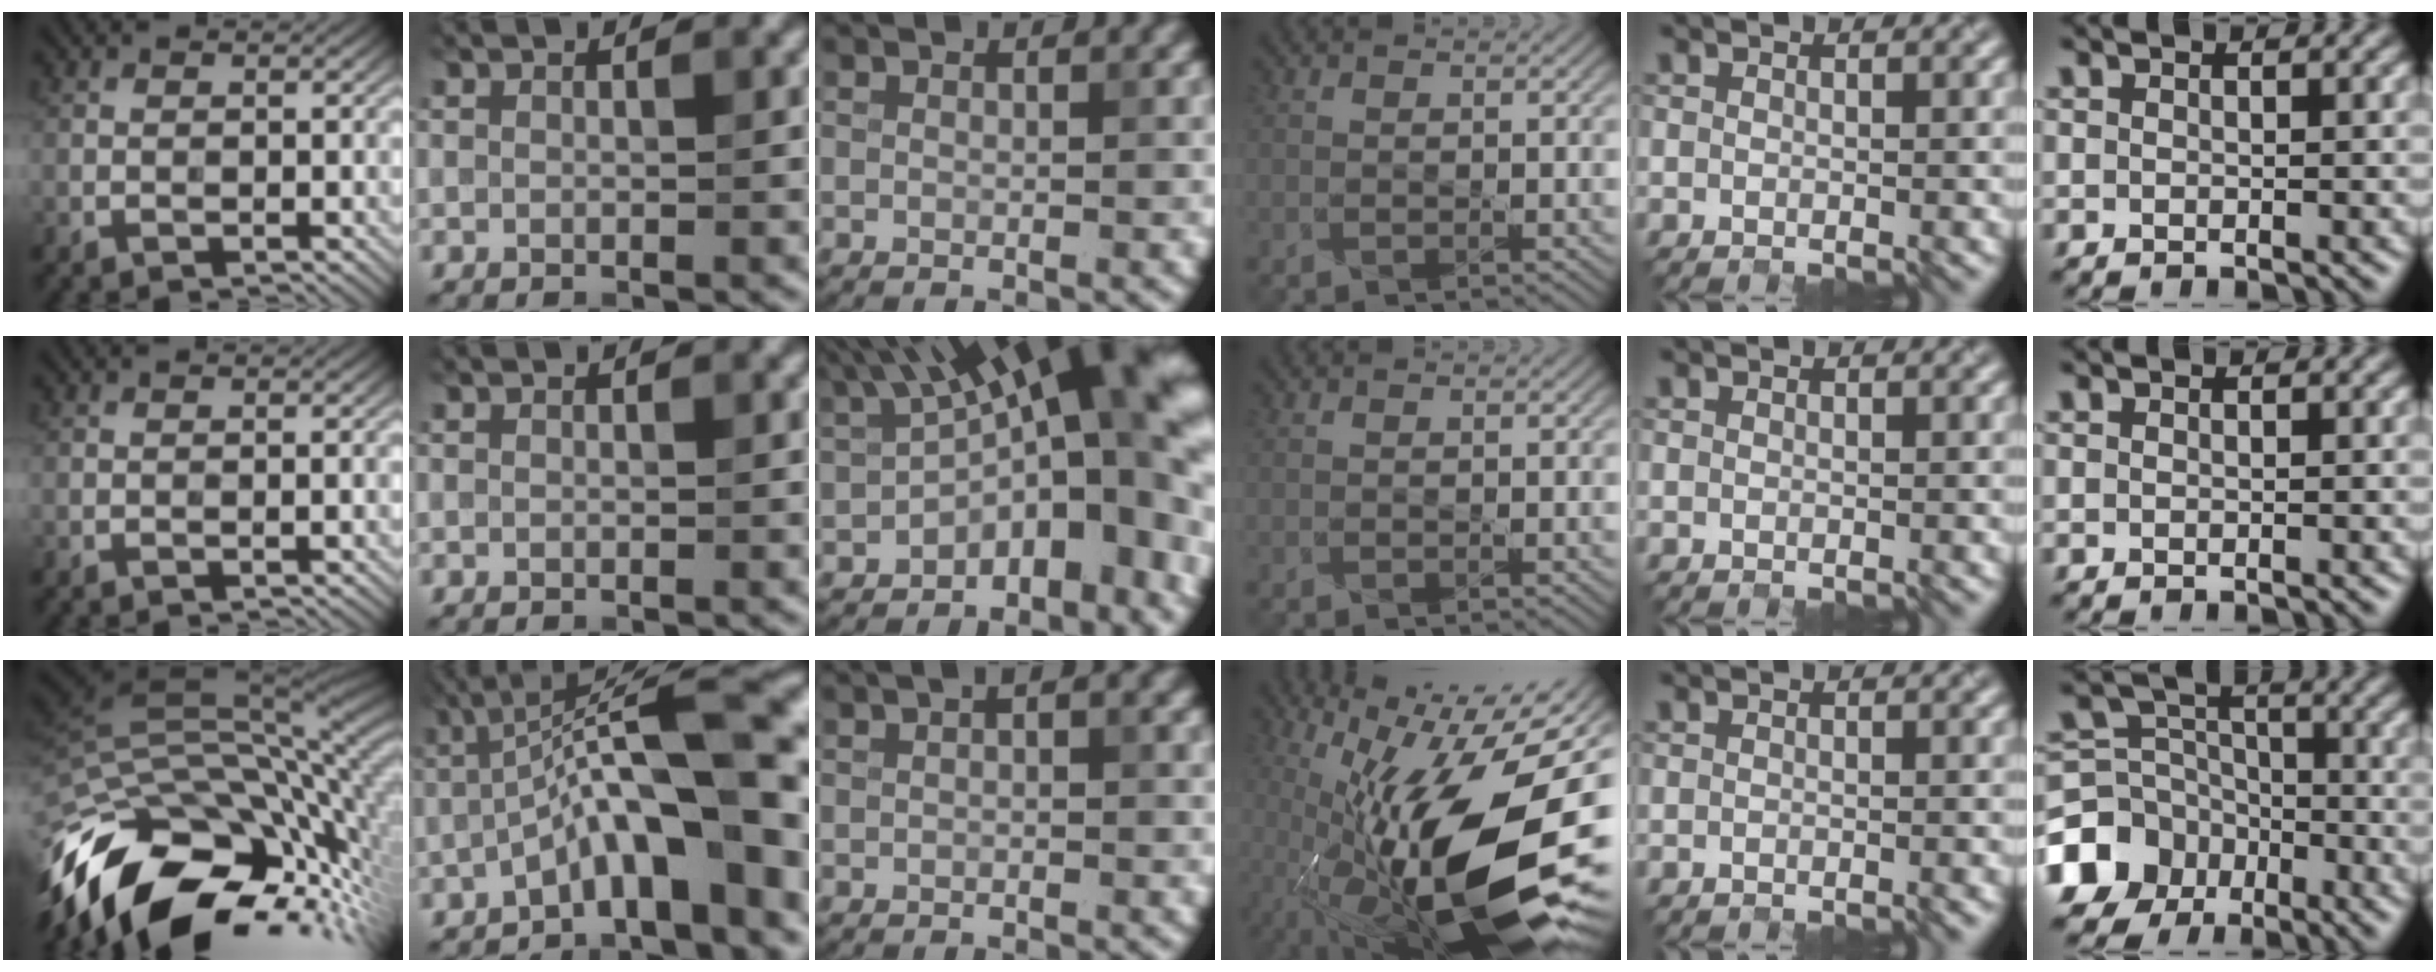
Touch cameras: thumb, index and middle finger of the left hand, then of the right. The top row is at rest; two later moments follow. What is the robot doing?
{"motion": "close", "object": "stapler"}